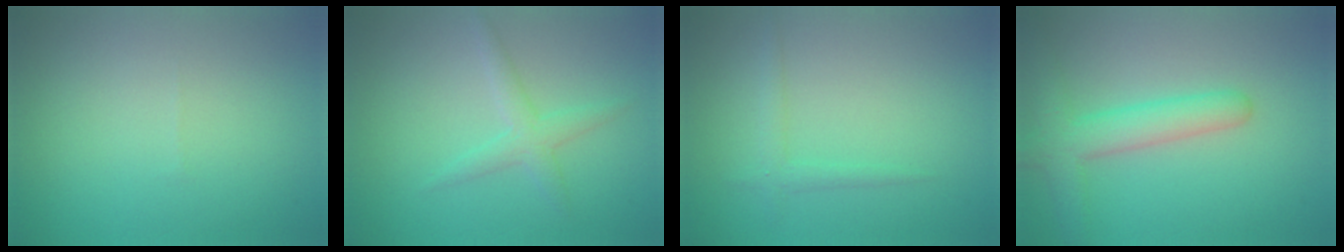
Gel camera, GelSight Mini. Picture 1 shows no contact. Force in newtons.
{"total": 2.0, "press": 2.0, "slide": 0.2}
{"total": 1.4, "press": 1.4, "slide": 0.0}
{"total": 4.4, "press": 4.4, "slide": 0.2}